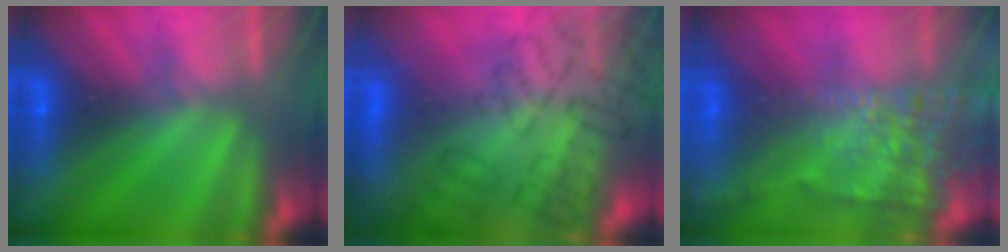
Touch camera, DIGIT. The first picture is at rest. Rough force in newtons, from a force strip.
{"total": 11.8}
{"total": 6.7}